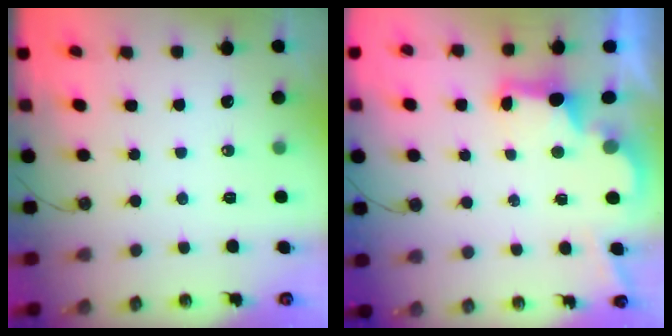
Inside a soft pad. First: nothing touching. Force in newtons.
{"total": 2.8, "press": 2.6, "slide": 0.9}